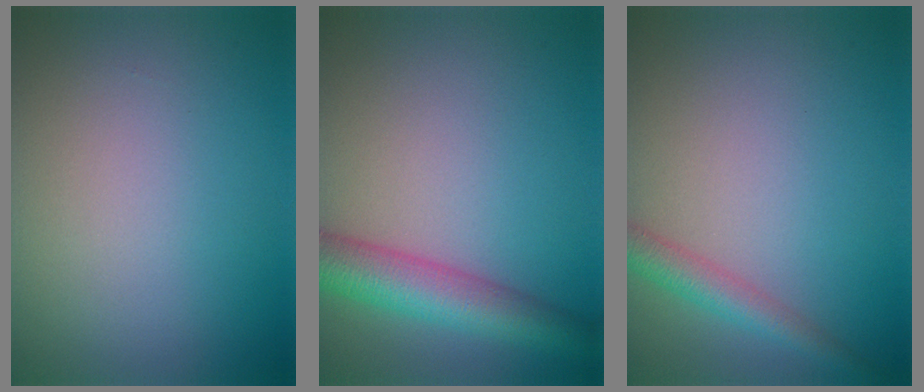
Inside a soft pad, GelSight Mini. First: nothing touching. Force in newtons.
{"total": 6.1, "press": 6.1, "slide": 0.2}
{"total": 2.8, "press": 2.8, "slide": 0.1}